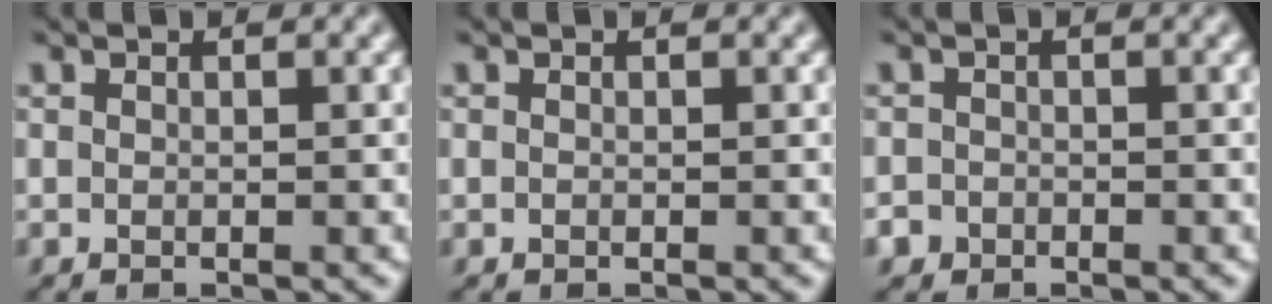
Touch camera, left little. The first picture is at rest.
{"total": 0.0}
{"total": 2.3, "force": [-1.4, 1.9, 0.2], "torque": [0.007, 0.000, -0.026]}